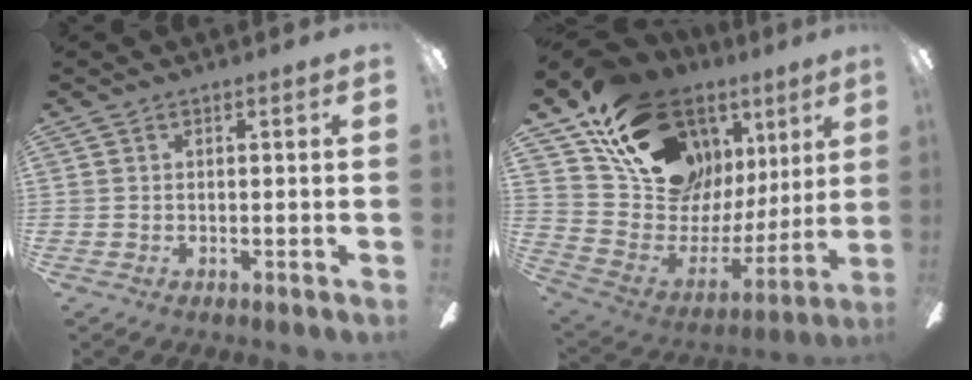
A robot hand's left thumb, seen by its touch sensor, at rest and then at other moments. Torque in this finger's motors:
{"motor_torque": [2.16, 1.96, 1.37, -1.40, 0.31]}